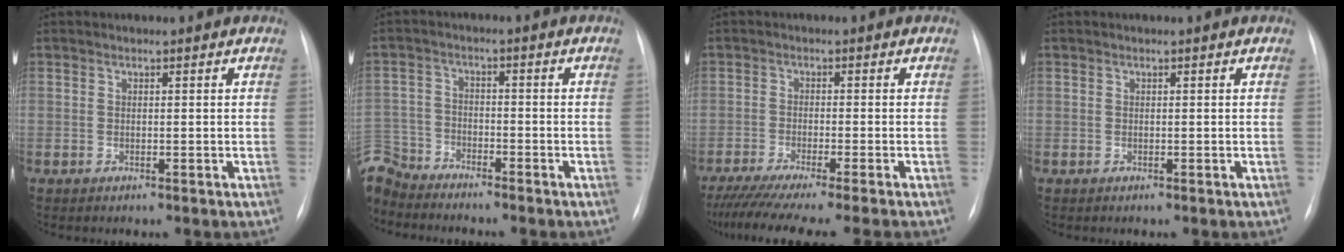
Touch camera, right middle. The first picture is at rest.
{"total": 8.3, "force": [-8.0, 2.2, 0.4], "torque": [-0.018, 0.003, -0.157]}
{"total": 13.6, "force": [-11.7, -1.2, 6.8], "torque": [-0.093, -0.041, -0.180]}
{"total": 0.0}